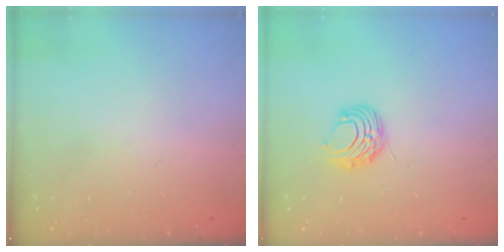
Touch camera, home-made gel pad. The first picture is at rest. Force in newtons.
{"total": 7.6, "press": 7.6, "slide": 0.5}